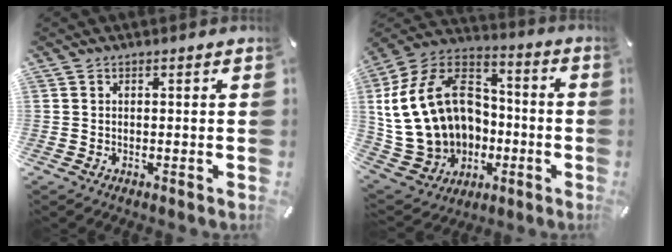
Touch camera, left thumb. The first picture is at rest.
{"total": 22.6, "force": [-0.4, 18.6, 12.8], "torque": [-0.263, -0.003, 0.018]}